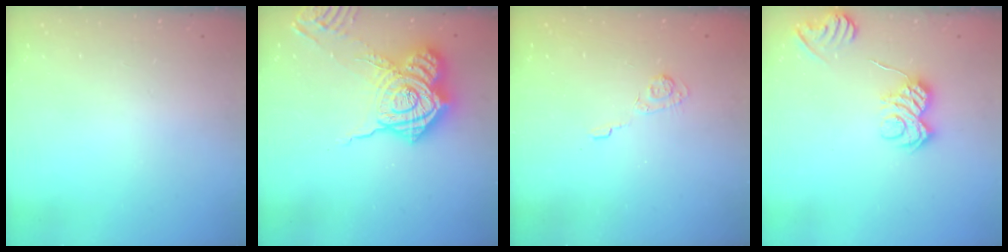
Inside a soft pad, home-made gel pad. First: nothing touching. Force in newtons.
{"total": 20.6, "press": 20.6, "slide": 1.6}
{"total": 3.2, "press": 2.7, "slide": 1.6}
{"total": 7.4, "press": 7.3, "slide": 1.3}